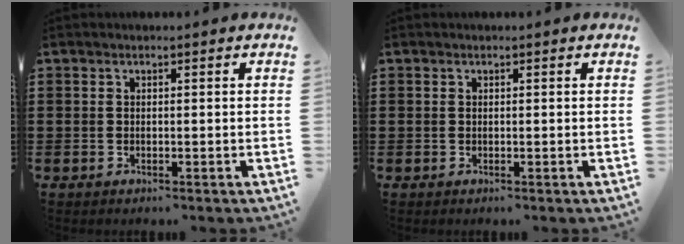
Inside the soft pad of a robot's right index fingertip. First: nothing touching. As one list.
[{"total": 0.0}]